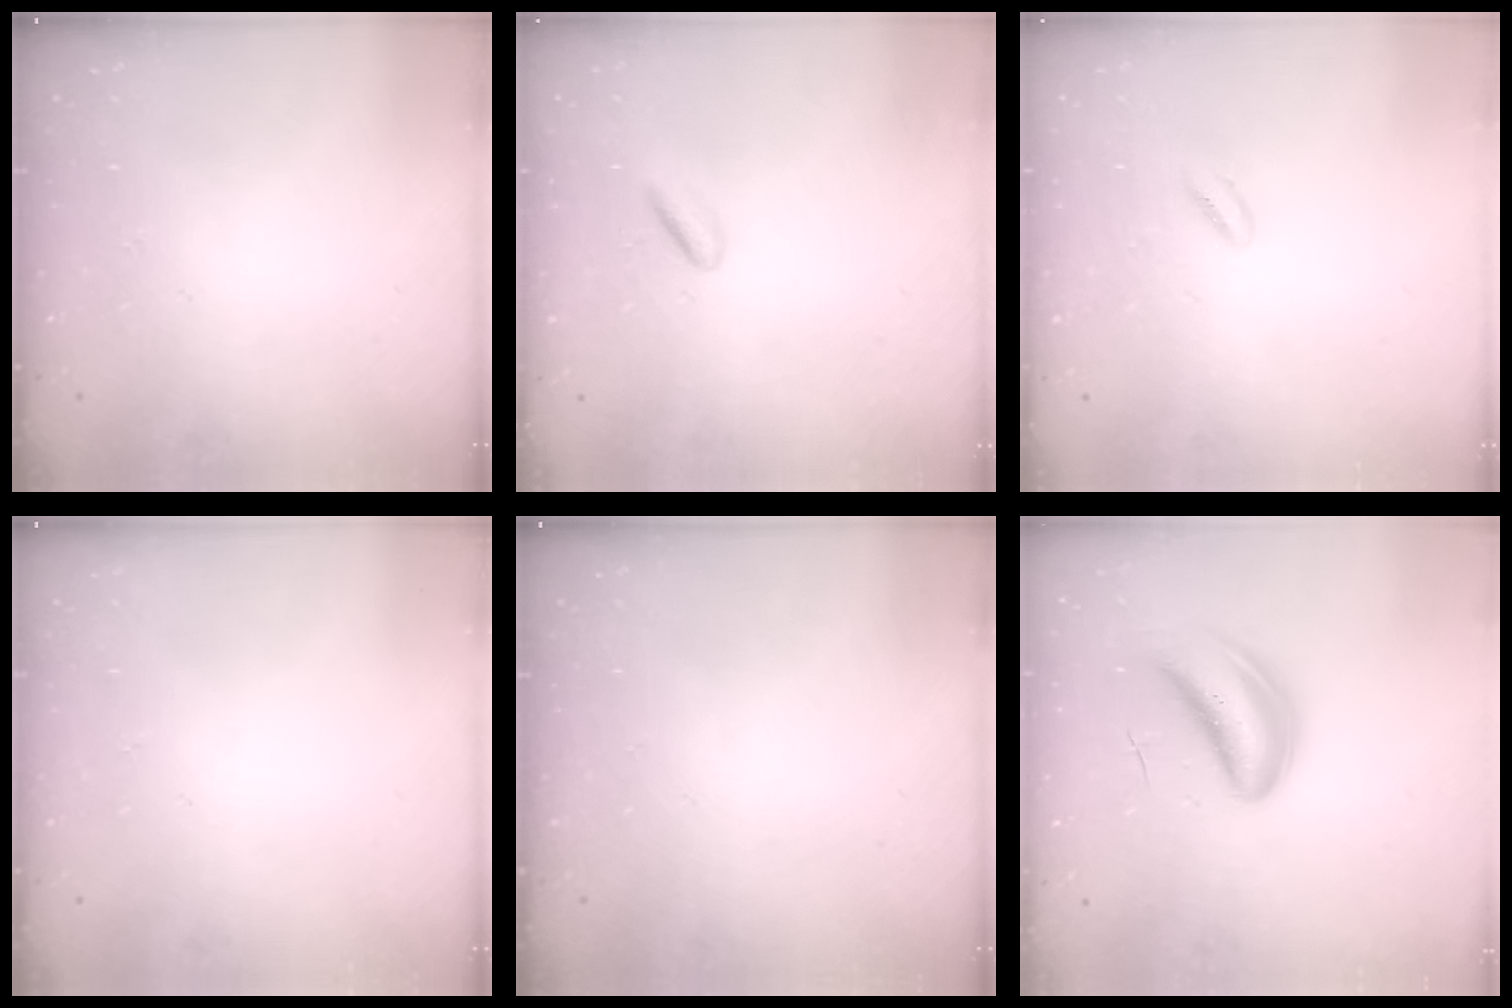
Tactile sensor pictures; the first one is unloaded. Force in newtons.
{"total": 2.6, "press": 2.5, "slide": 1.0}
{"total": 1.1, "press": 0.9, "slide": 0.5}
{"total": 0.0}
{"total": 0.0}
{"total": 6.2, "press": 5.8, "slide": 2.0}